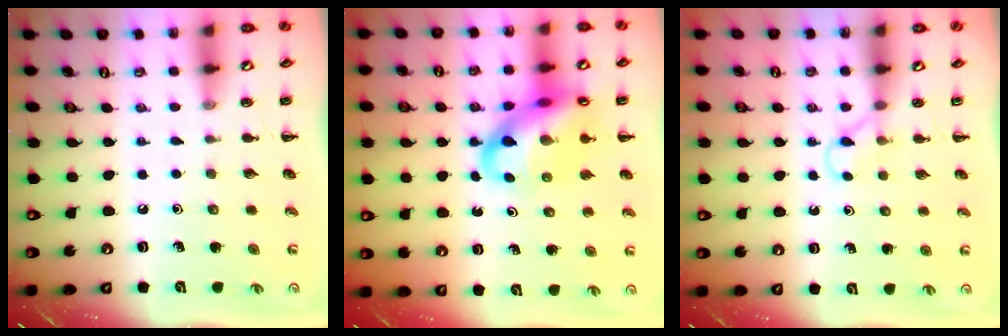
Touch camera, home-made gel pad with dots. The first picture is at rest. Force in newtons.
{"total": 18.6, "press": 18.1, "slide": 4.0}
{"total": 2.9, "press": 2.8, "slide": 1.0}